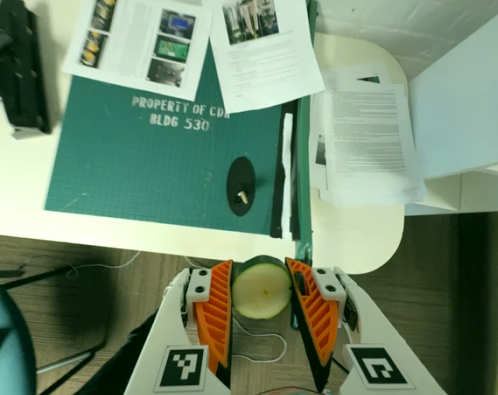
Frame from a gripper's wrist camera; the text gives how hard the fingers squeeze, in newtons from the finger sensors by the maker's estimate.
{"total": 9.7, "left": 9.7, "right": 9.7}